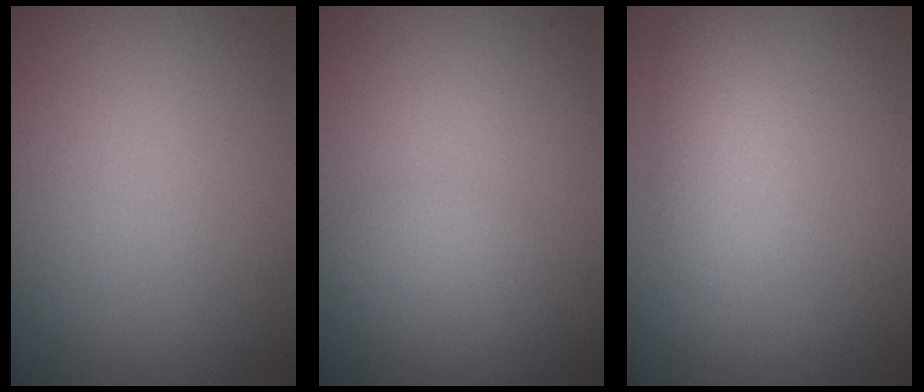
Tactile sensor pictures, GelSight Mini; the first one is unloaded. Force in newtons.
{"total": 1.0, "press": 1.0, "slide": 0.2}
{"total": 2.7, "press": 2.7, "slide": 0.2}